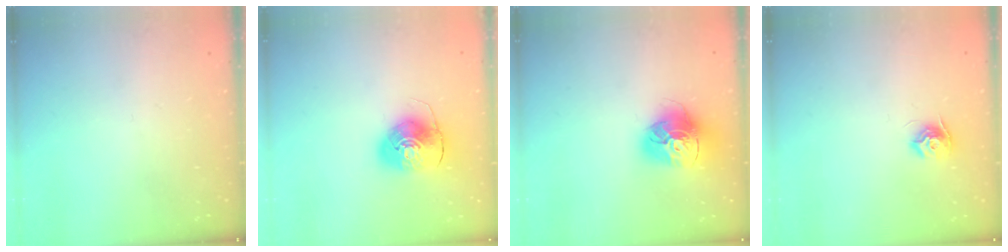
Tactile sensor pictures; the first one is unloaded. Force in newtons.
{"total": 9.2, "press": 9.0, "slide": 1.5}
{"total": 17.0, "press": 16.9, "slide": 1.7}
{"total": 8.7, "press": 8.7, "slide": 0.1}